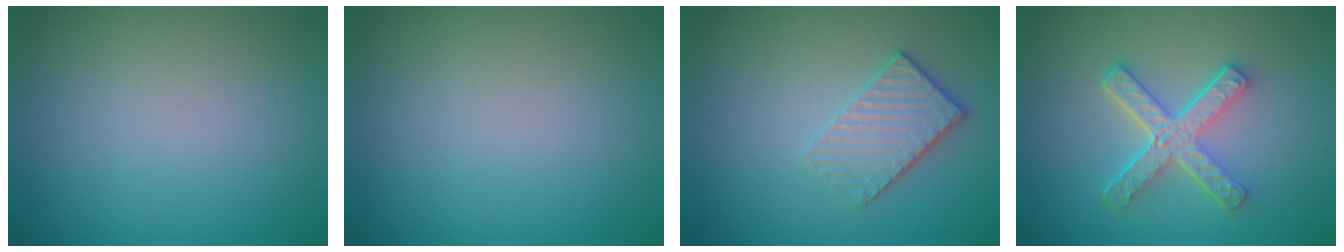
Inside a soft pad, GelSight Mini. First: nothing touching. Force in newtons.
{"total": 0.0}
{"total": 3.3, "press": 2.8, "slide": 1.7}
{"total": 5.1, "press": 3.6, "slide": 3.6}